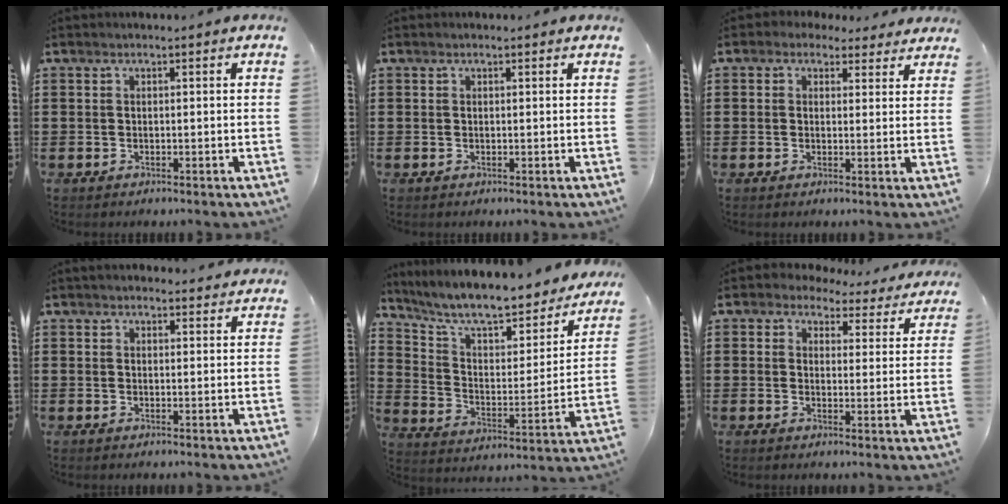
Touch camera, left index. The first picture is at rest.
{"total": 0.0}
{"total": 2.3, "force": [1.7, 1.3, 0.7], "torque": [-0.014, -0.001, 0.030]}
{"total": 1.9, "force": [1.8, 0.4, 0.2], "torque": [-0.009, 0.001, 0.035]}
{"total": 9.9, "force": [8.2, 1.7, 5.2], "torque": [-0.127, -0.057, 0.137]}
{"total": 3.7, "force": [3.3, 1.3, 0.8], "torque": [-0.034, -0.013, 0.057]}